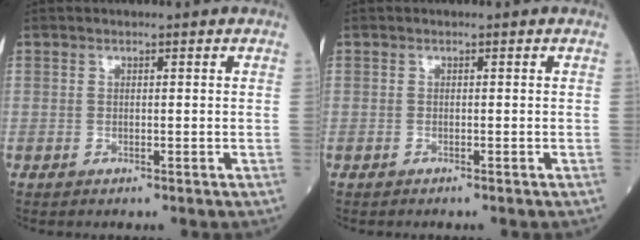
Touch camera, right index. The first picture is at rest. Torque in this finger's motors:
{"motor_torque": [0.17, 0.02, 0.05, 0.01]}